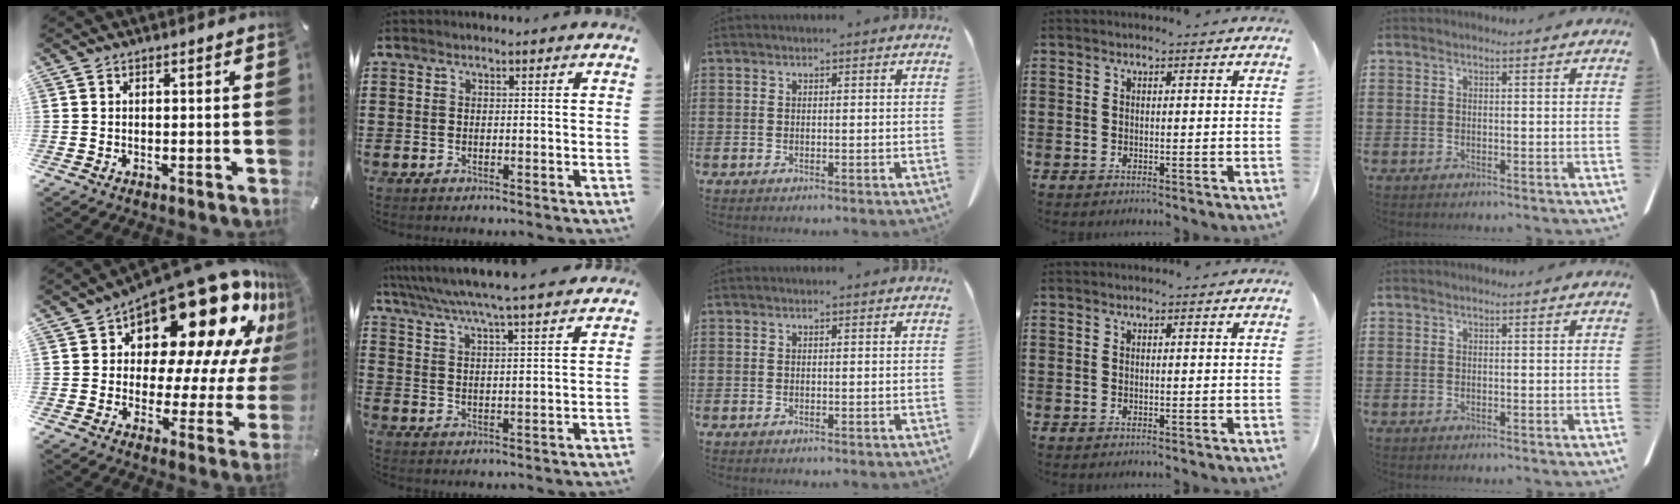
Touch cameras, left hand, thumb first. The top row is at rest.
{"thumb": {"total": 25.3, "force": [16.0, 11.7, 15.7], "torque": [-0.214, -0.125, 0.270]}, "index": {"total": 6.0, "force": [5.4, -0.7, 2.7], "torque": [-0.071, -0.033, 0.090]}}